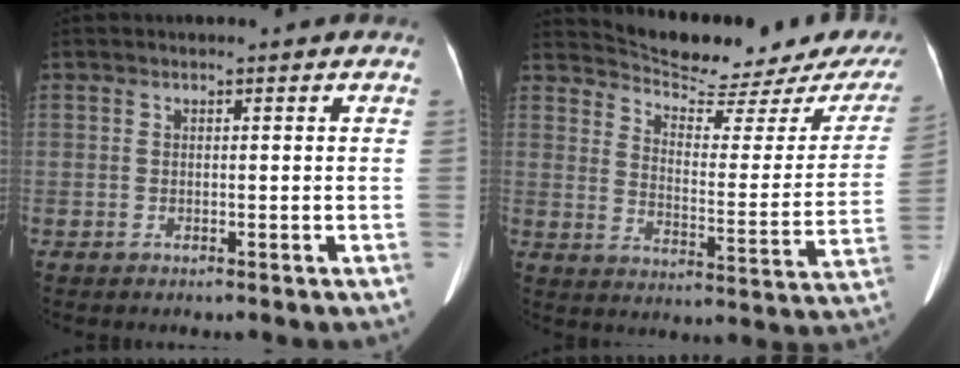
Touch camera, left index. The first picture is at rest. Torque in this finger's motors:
{"motor_torque": [0.15, -0.45, 0.00, 0.00]}